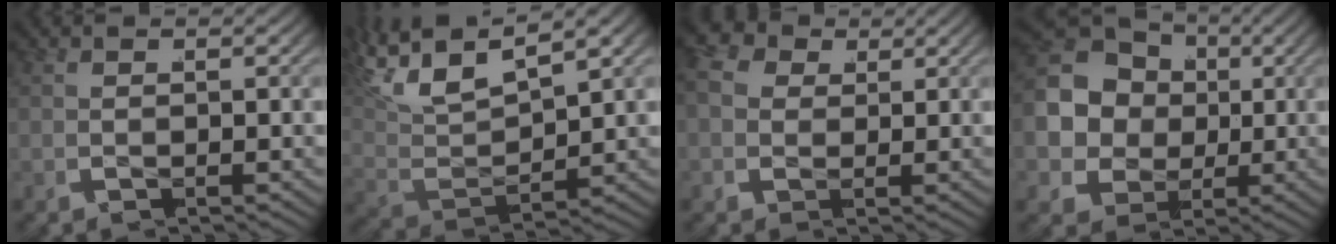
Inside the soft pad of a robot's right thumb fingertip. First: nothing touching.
{"total": 8.2, "force": [2.2, 5.5, 5.7], "torque": [-0.155, -0.011, 0.040]}
{"total": 5.2, "force": [1.0, 4.4, 2.6], "torque": [-0.062, -0.011, 0.012]}
{"total": 11.5, "force": [1.5, 9.5, 6.4], "torque": [-0.173, -0.018, 0.023]}